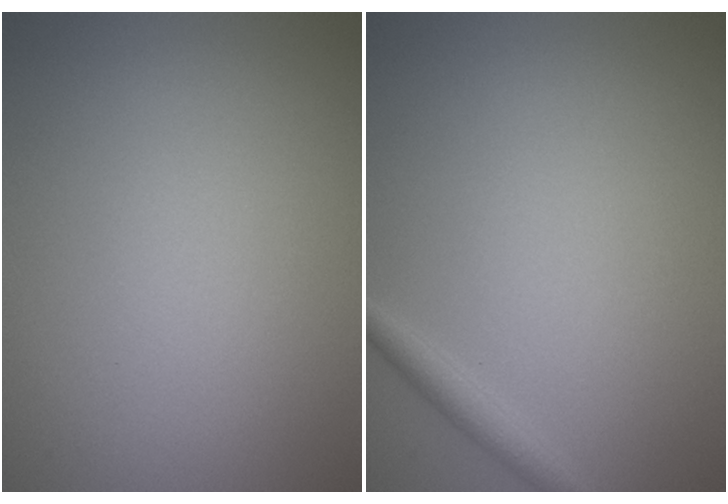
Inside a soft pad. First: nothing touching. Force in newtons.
{"total": 1.4, "press": 1.4, "slide": 0.1}